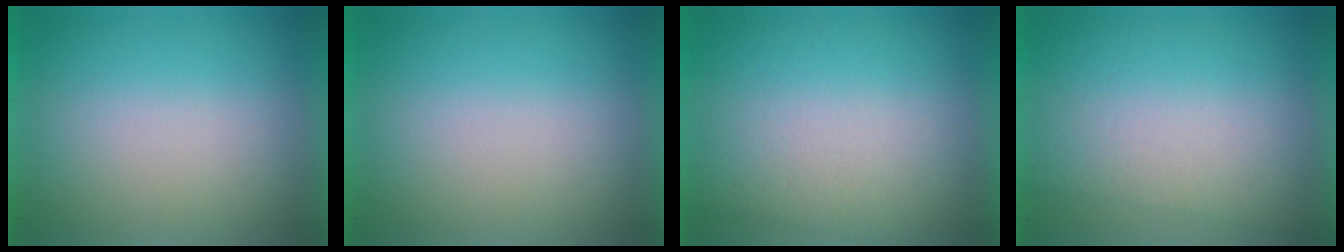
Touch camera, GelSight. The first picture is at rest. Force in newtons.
{"total": 0.0}
{"total": 2.6}
{"total": 2.8}